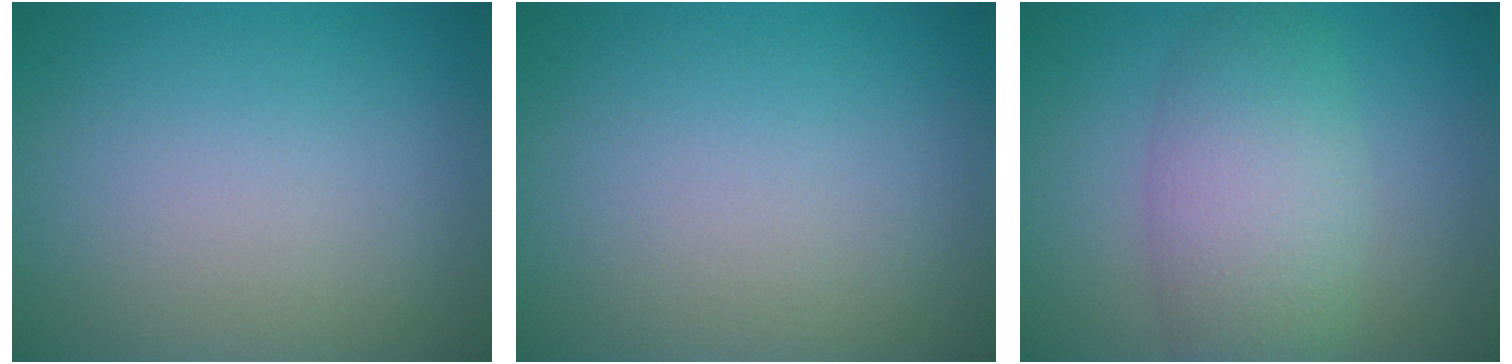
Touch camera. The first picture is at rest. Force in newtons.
{"total": 0.0}
{"total": 5.8, "press": 5.8, "slide": 0.3}